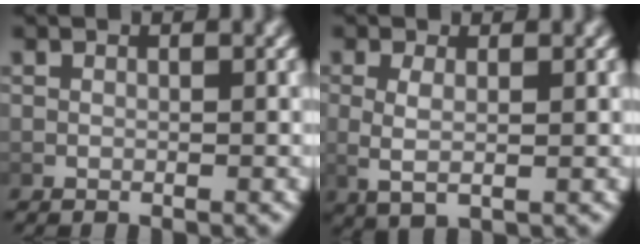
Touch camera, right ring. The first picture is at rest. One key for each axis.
{"total": 3.5, "fx": 0.2, "fy": 1.8, "fz": 3.0, "tx": -0.072, "ty": -0.012, "tz": 0.017}